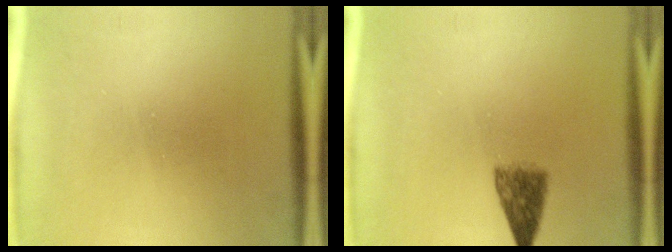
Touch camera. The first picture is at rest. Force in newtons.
{"total": 4.1}